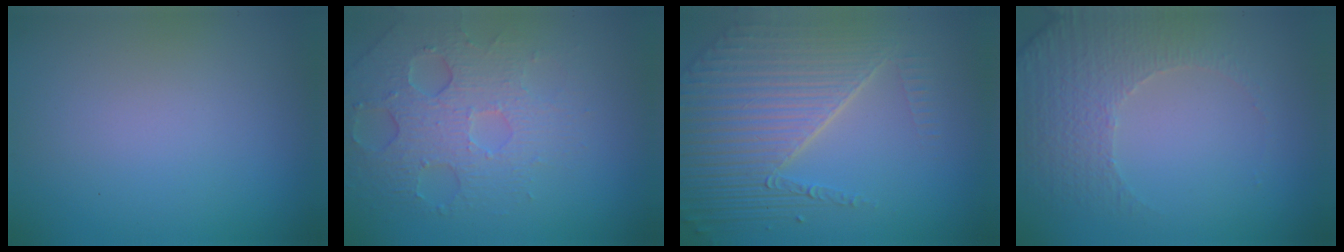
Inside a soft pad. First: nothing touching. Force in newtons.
{"total": 4.9, "press": 4.1, "slide": 2.7}
{"total": 8.6, "press": 5.7, "slide": 6.5}
{"total": 5.0, "press": 3.6, "slide": 3.5}